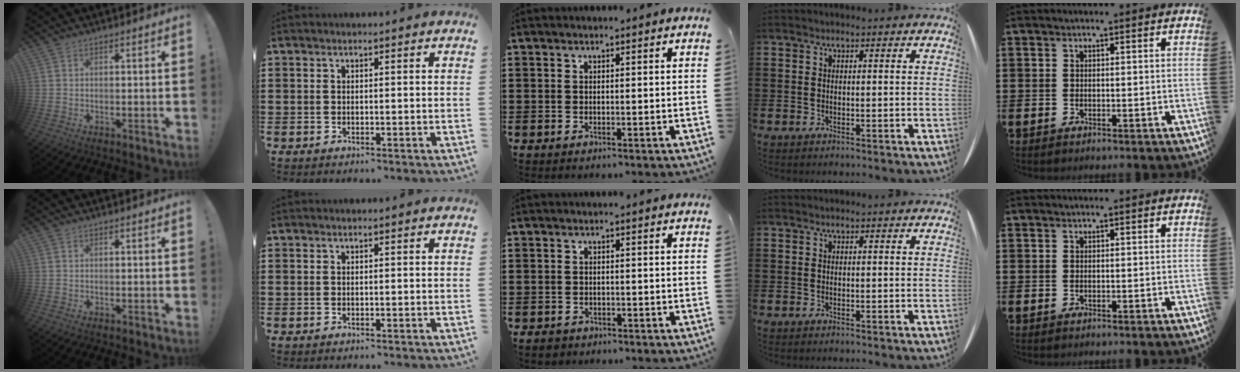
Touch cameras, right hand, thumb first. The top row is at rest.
{"middle": {"total": 0.8, "force": [-0.7, 0.4, 0.1], "torque": [-0.004, 0.000, -0.016]}}